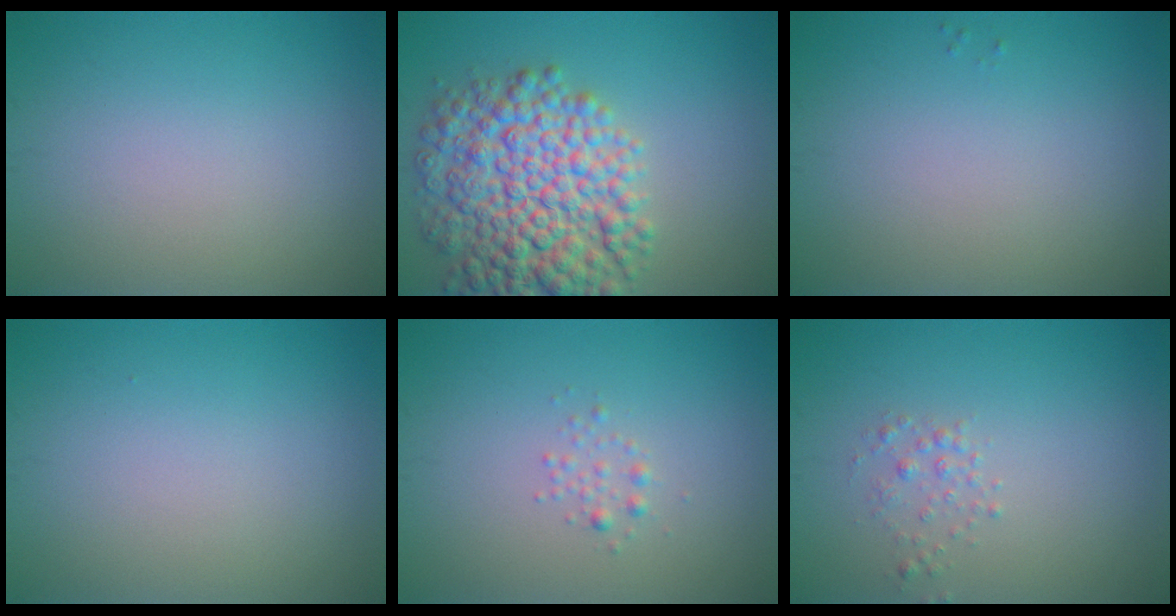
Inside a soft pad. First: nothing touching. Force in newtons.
{"total": 9.8, "press": 9.8, "slide": 0.2}
{"total": 0.0}
{"total": 0.0}
{"total": 0.9, "press": 0.9, "slide": 0.0}
{"total": 1.1, "press": 1.1, "slide": 0.1}